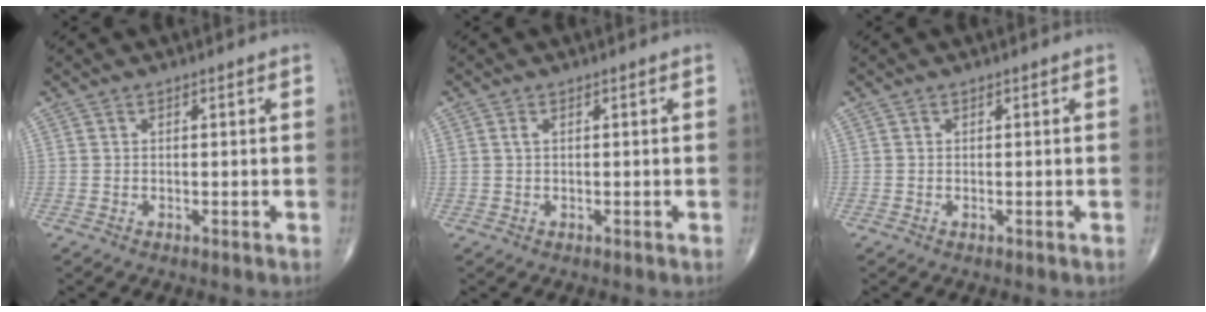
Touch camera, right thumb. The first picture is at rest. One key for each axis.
{"total": 1.0, "fx": 0.3, "fy": 0.5, "fz": 0.8, "tx": -0.022, "ty": 0.006, "tz": 0.008}
{"total": 0.0}